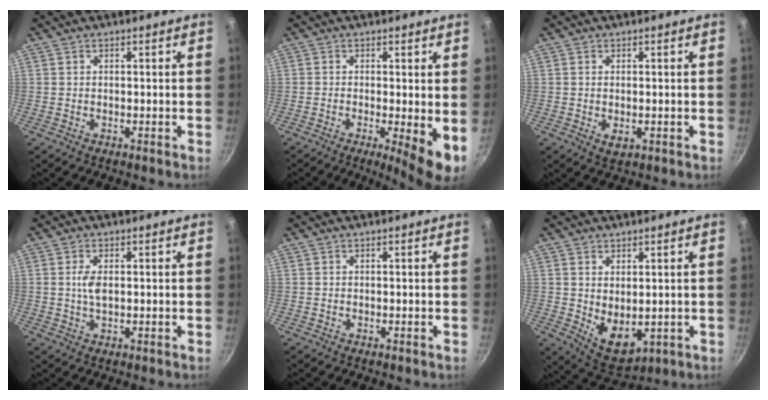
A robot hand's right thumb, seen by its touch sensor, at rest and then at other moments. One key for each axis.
{"total": 6.8, "fx": -0.9, "fy": 1.4, "fz": 6.6, "tx": -0.090, "ty": -0.013, "tz": -0.012}
{"total": 2.4, "fx": -0.4, "fy": 1.3, "fz": 1.9, "tx": -0.031, "ty": -0.007, "tz": -0.004}
{"total": 3.1, "fx": 0.4, "fy": 1.6, "fz": 2.7, "tx": -0.052, "ty": 0.002, "tz": 0.006}
{"total": 0.0}
{"total": 7.7, "fx": 0.6, "fy": 4.8, "fz": 6.0, "tx": -0.075, "ty": -0.024, "tz": 0.029}